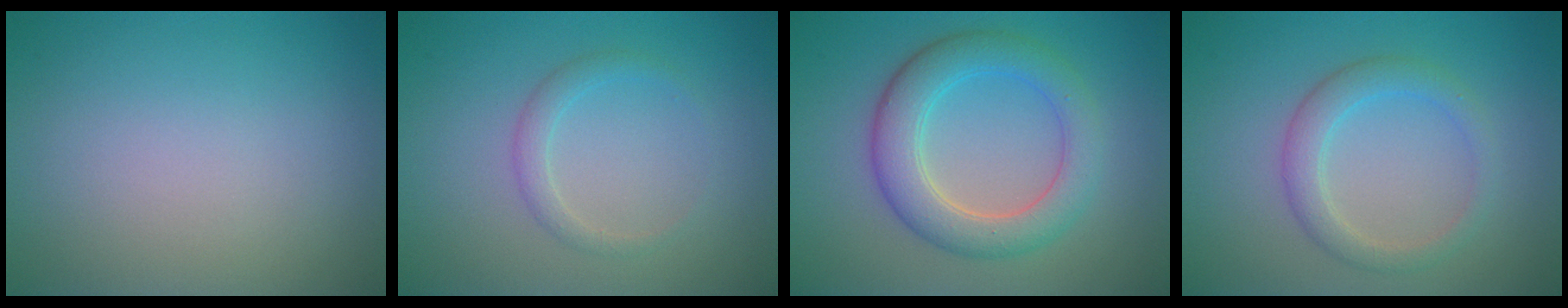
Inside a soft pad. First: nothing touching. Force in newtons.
{"total": 1.5, "press": 1.5, "slide": 0.2}
{"total": 5.4, "press": 5.4, "slide": 0.1}
{"total": 2.8, "press": 2.8, "slide": 0.1}